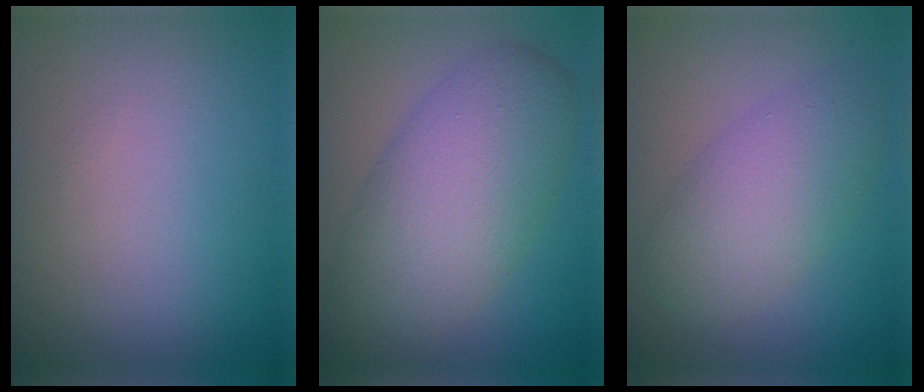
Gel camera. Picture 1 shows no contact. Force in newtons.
{"total": 7.9, "press": 7.9, "slide": 0.1}
{"total": 5.0, "press": 5.0, "slide": 0.2}